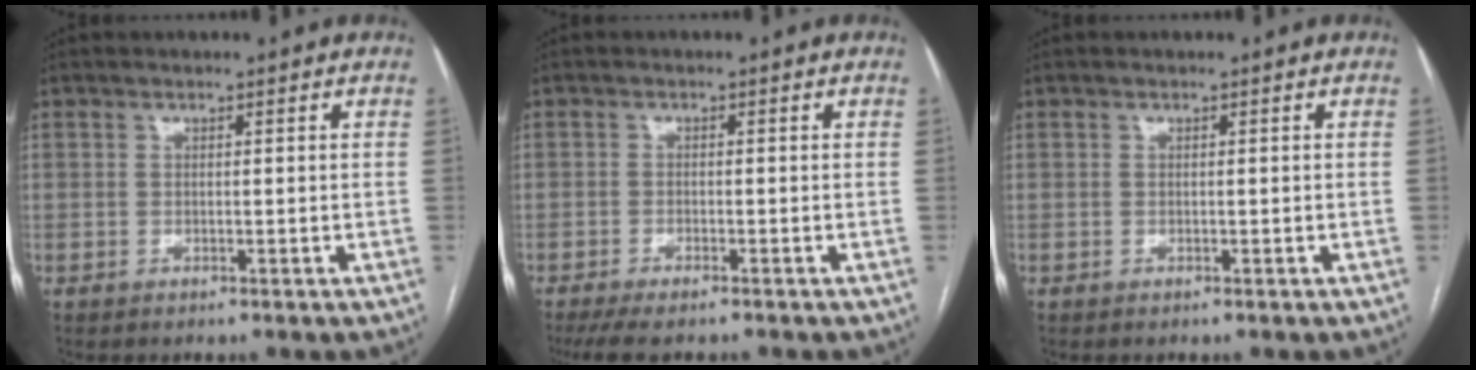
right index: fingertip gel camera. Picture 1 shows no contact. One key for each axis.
{"total": 5.8, "fx": -4.8, "fy": 1.1, "fz": 3.0, "tx": -0.045, "ty": -0.011, "tz": -0.075}
{"total": 0.0}